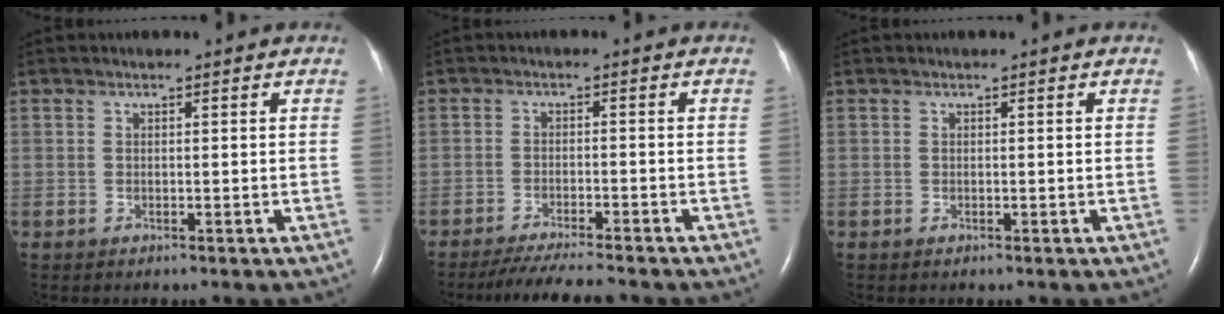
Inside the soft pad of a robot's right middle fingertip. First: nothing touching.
{"total": 7.7, "force": [-6.9, 0.0, 3.4], "torque": [-0.055, -0.024, -0.111]}
{"total": 0.0}